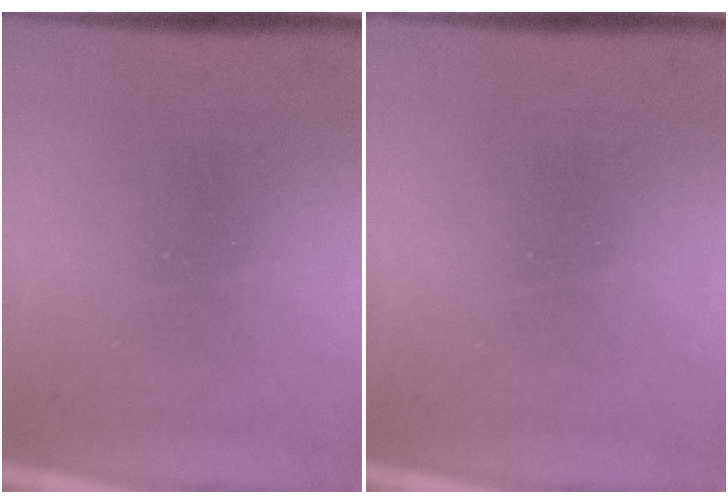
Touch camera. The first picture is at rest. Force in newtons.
{"total": 0.0}